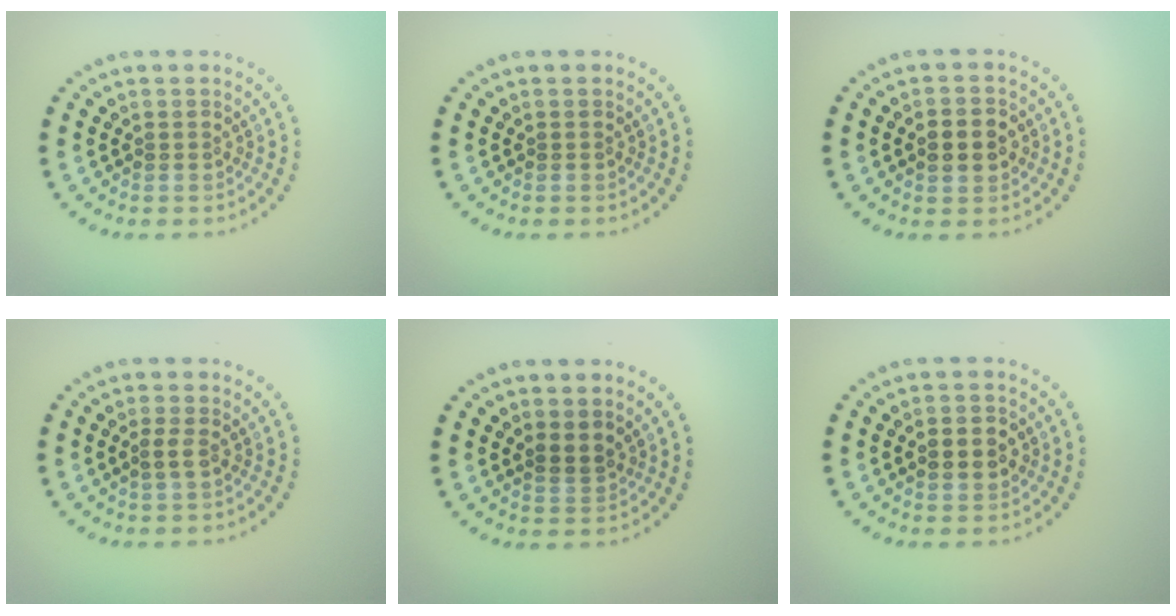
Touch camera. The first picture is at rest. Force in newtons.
{"total": 0.0}
{"total": 3.1, "press": 3.1, "slide": 0.1}
{"total": 0.9, "press": 0.8, "slide": 0.3}
{"total": 1.6, "press": 1.4, "slide": 0.8}
{"total": 2.2, "press": 2.2, "slide": 0.1}